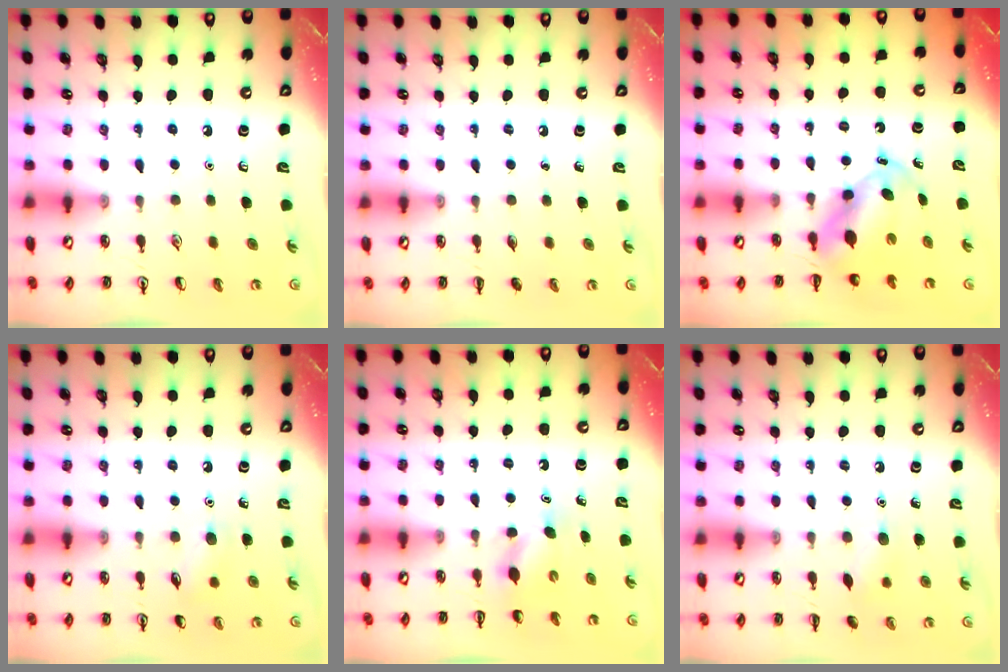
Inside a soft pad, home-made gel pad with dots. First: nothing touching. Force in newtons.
{"total": 0.0}
{"total": 5.5, "press": 5.3, "slide": 1.4}
{"total": 6.5, "press": 6.2, "slide": 1.9}
{"total": 3.4, "press": 3.3, "slide": 0.8}
{"total": 7.8, "press": 7.7, "slide": 1.6}